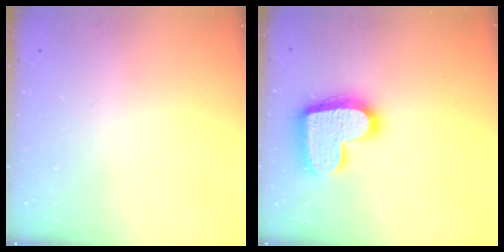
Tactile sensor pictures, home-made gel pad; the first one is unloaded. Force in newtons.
{"total": 18.3, "press": 18.2, "slide": 1.1}